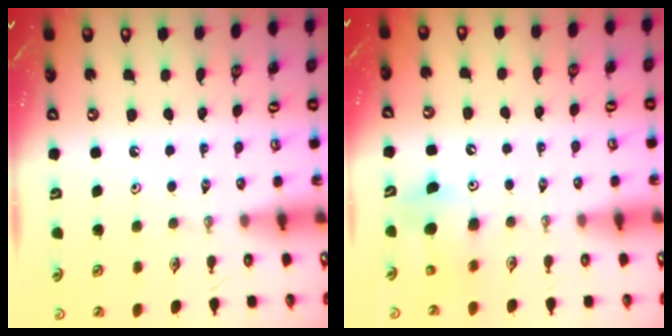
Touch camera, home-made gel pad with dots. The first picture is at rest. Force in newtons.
{"total": 7.5, "press": 7.4, "slide": 1.3}